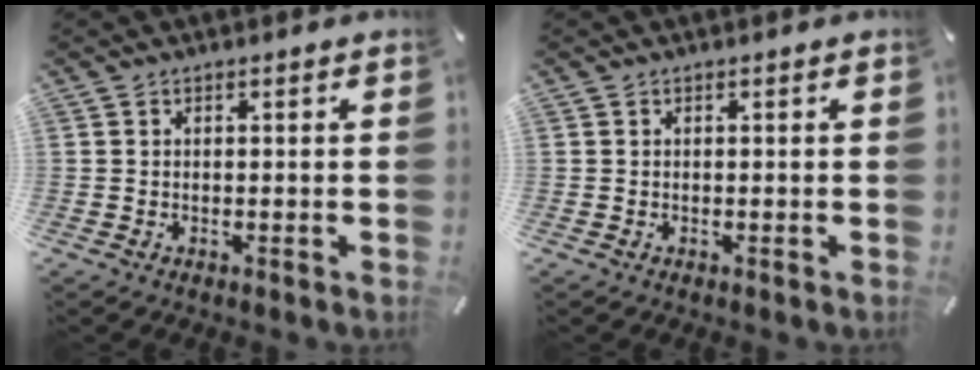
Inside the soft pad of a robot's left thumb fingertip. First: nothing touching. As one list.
[{"total": 0.0}]